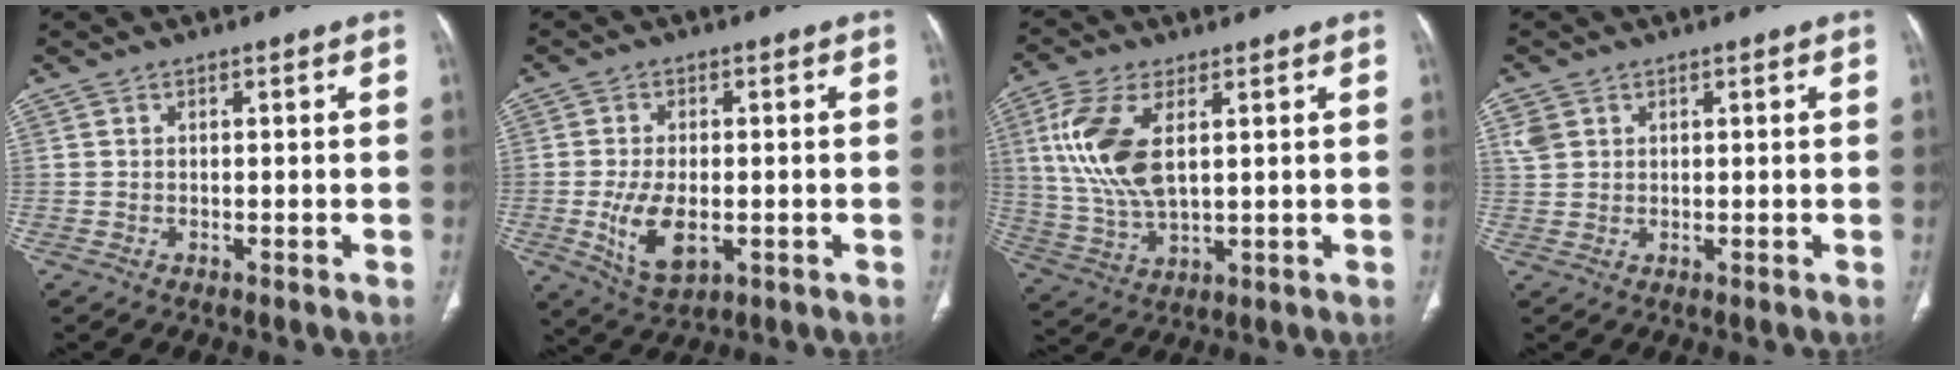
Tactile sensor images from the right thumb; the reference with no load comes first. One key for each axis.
{"total": 8.7, "fx": -1.8, "fy": 4.6, "fz": 7.2, "tx": -0.135, "ty": -0.008, "tz": -0.021}
{"total": 13.0, "fx": 3.3, "fy": 6.3, "fz": 10.9, "tx": -0.245, "ty": -0.010, "tz": 0.073}
{"total": 2.9, "fx": 1.3, "fy": 2.3, "fz": 1.3, "tx": -0.026, "ty": 0.002, "tz": 0.034}